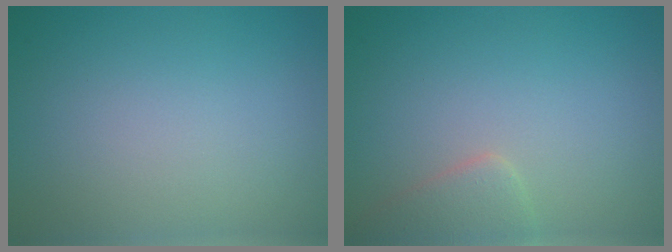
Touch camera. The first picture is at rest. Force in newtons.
{"total": 2.3, "press": 2.3, "slide": 0.1}